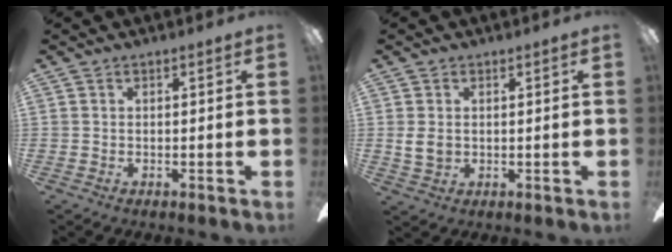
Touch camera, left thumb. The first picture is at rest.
{"total": 4.2, "force": [0.6, 3.3, 2.6], "torque": [-0.062, 0.003, 0.009]}